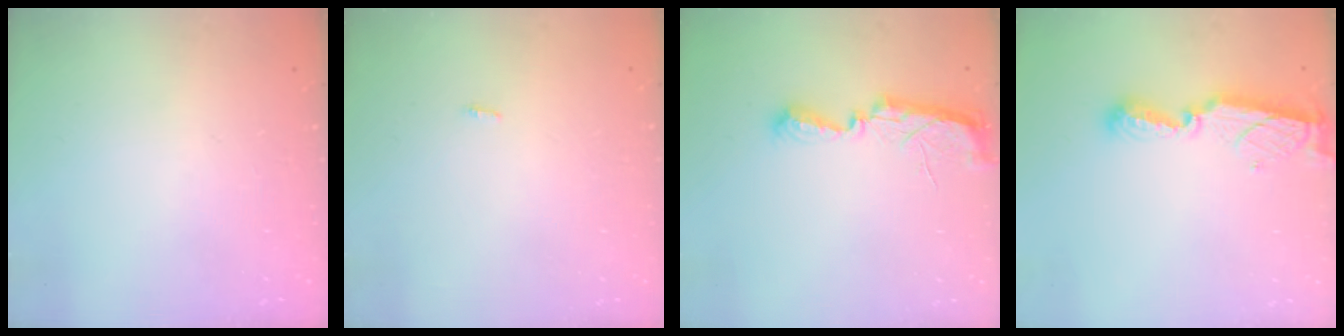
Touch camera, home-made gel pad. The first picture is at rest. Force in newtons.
{"total": 2.8, "press": 1.8, "slide": 2.2}
{"total": 7.5, "press": 7.5, "slide": 0.5}
{"total": 8.9, "press": 8.9, "slide": 0.1}